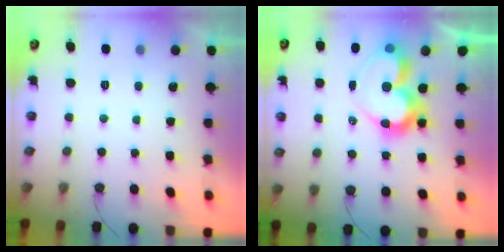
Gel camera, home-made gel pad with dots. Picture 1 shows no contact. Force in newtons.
{"total": 12.2, "press": 12.1, "slide": 1.6}